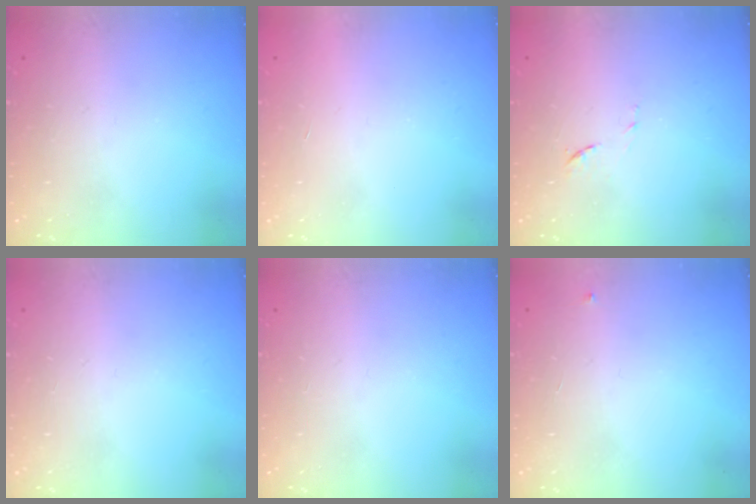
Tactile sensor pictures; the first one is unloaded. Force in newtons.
{"total": 1.7, "press": 1.7, "slide": 0.1}
{"total": 7.8, "press": 7.7, "slide": 0.6}
{"total": 0.0}
{"total": 0.0}
{"total": 3.0, "press": 2.9, "slide": 0.4}